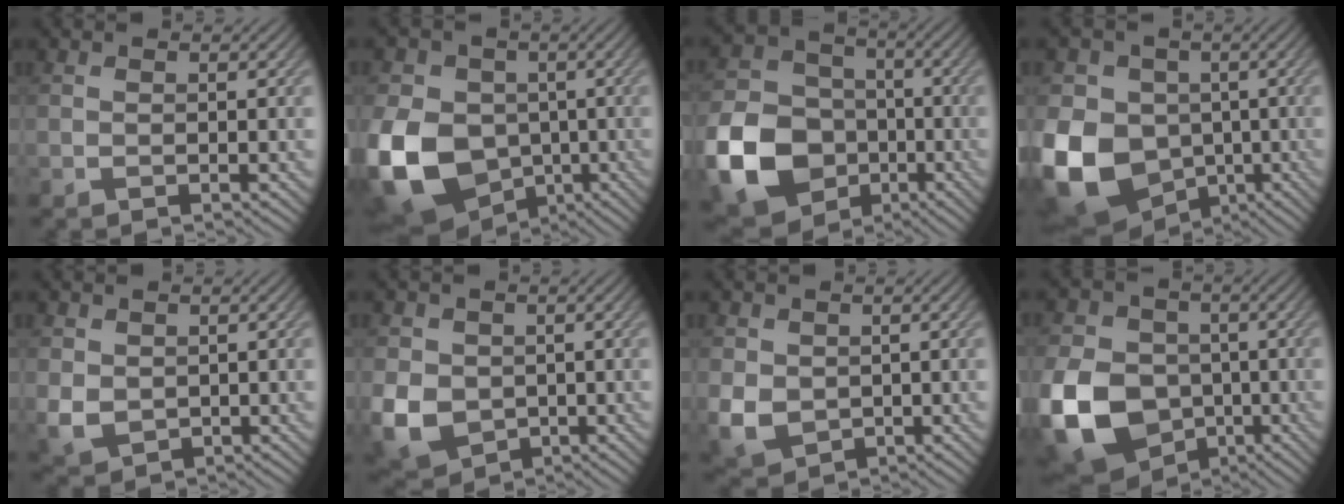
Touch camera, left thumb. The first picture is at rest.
{"total": 17.0, "force": [-3.8, 13.7, 9.4], "torque": [-0.236, -0.036, -0.088]}
{"total": 14.7, "force": [-5.2, 11.7, 7.2], "torque": [-0.198, -0.037, -0.104]}
{"total": 18.2, "force": [-4.2, 15.4, 8.7], "torque": [-0.236, -0.029, -0.096]}
{"total": 3.3, "force": [0.8, 2.7, 1.7], "torque": [-0.053, -0.009, 0.019]}
{"total": 7.8, "force": [-0.8, 6.5, 4.2], "torque": [-0.127, -0.022, -0.016]}
{"total": 5.0, "force": [0.3, 4.2, 2.7], "torque": [-0.081, -0.015, 0.005]}
{"total": 15.7, "force": [-4.3, 12.4, 8.7], "torque": [-0.238, -0.039, -0.075]}